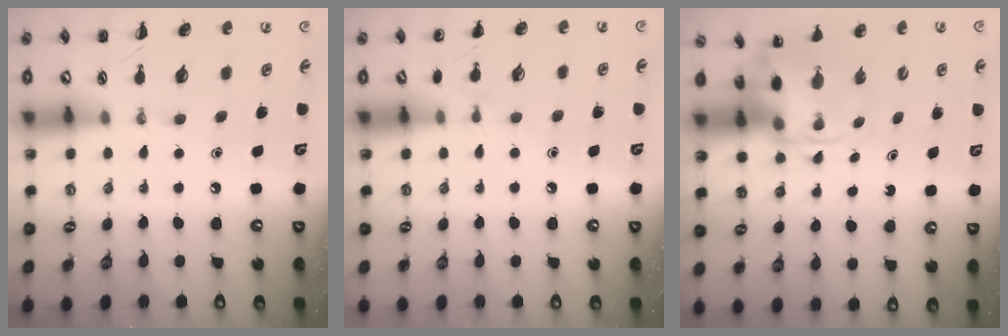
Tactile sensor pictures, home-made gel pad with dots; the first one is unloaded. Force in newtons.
{"total": 5.3, "press": 5.0, "slide": 1.6}
{"total": 4.0, "press": 3.8, "slide": 1.0}